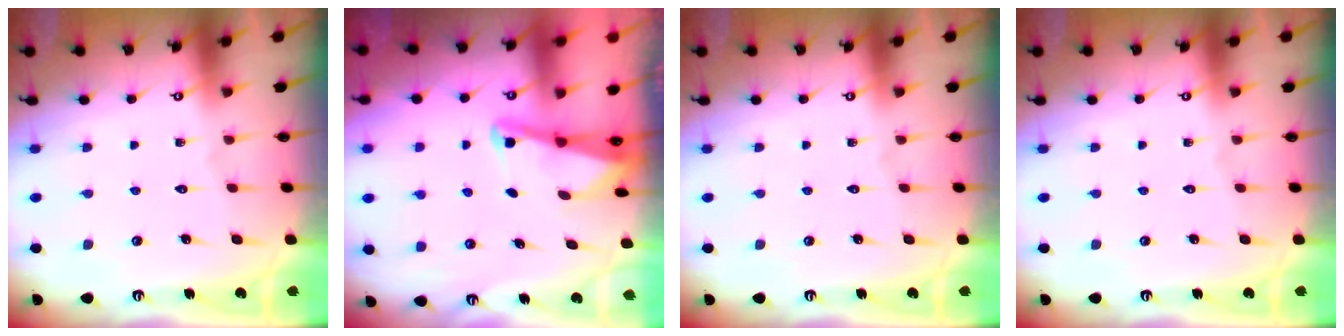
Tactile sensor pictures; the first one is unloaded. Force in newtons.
{"total": 2.2, "press": 2.2, "slide": 0.3}
{"total": 0.0}
{"total": 0.0}